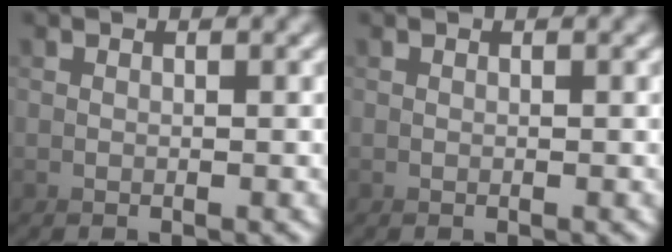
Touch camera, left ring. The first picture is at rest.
{"total": 0.0}